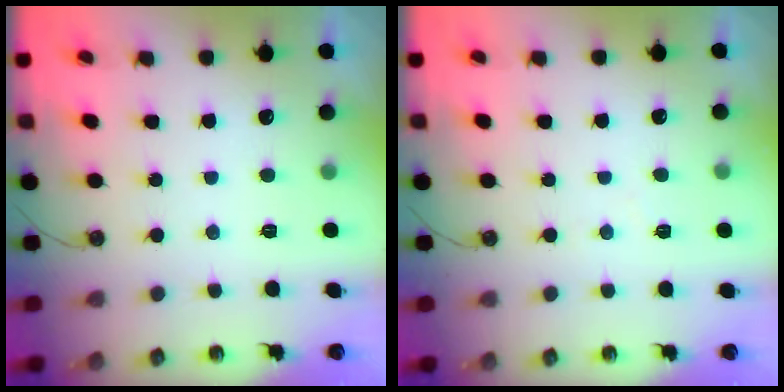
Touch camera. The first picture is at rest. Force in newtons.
{"total": 3.5, "press": 3.5, "slide": 0.6}